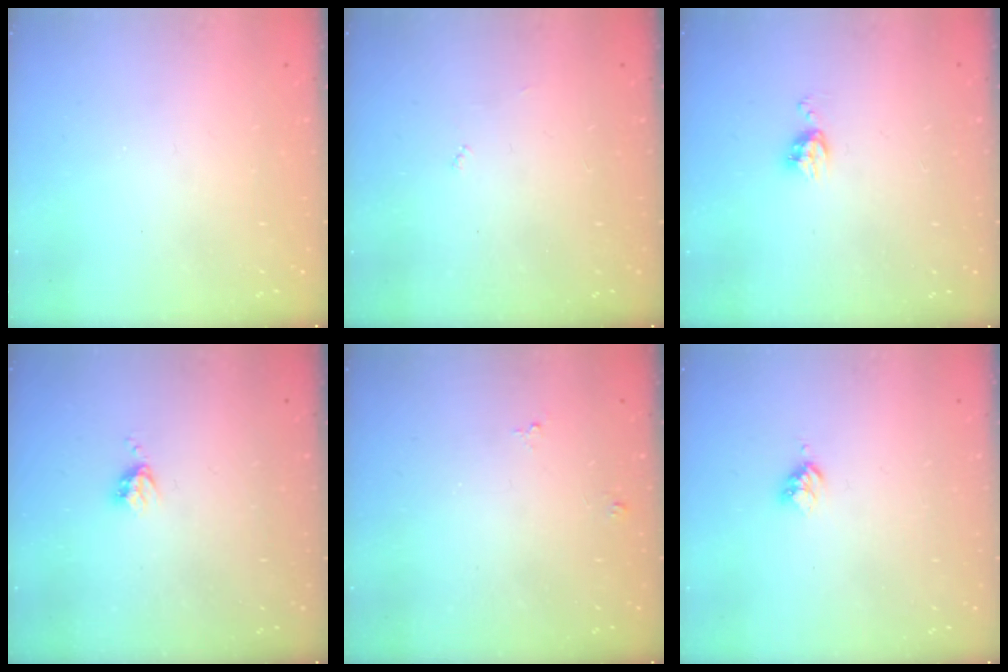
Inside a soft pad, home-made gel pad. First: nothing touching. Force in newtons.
{"total": 3.0, "press": 3.0, "slide": 0.2}
{"total": 6.1, "press": 6.1, "slide": 0.6}
{"total": 3.8, "press": 3.8, "slide": 0.5}
{"total": 4.1, "press": 4.1, "slide": 0.4}
{"total": 3.0, "press": 2.9, "slide": 0.4}